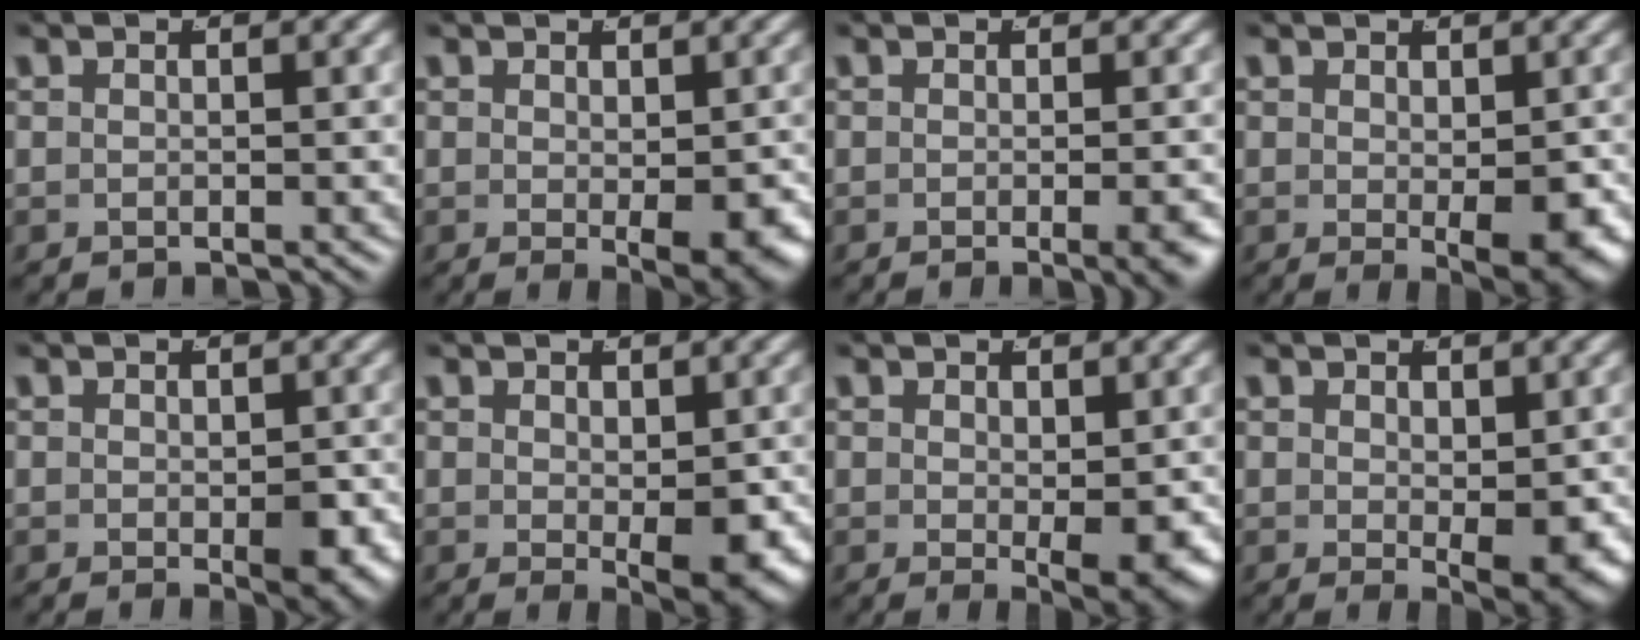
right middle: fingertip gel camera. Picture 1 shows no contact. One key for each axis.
{"total": 3.6, "fx": -0.7, "fy": 1.0, "fz": 3.4, "tx": -0.033, "ty": -0.021, "tz": 0.001}
{"total": 2.0, "fx": -0.9, "fy": -0.2, "fz": 1.8, "tx": -0.020, "ty": -0.001, "tz": -0.013}
{"total": 3.9, "fx": -0.7, "fy": 1.0, "fz": 3.7, "tx": -0.040, "ty": -0.022, "tz": 0.001}
{"total": 2.7, "fx": -0.7, "fy": 1.1, "fz": 2.3, "tx": -0.023, "ty": -0.018, "tz": -0.005}
{"total": 3.8, "fx": -0.5, "fy": 1.0, "fz": 3.7, "tx": -0.036, "ty": -0.023, "tz": 0.005}
{"total": 3.6, "fx": -0.3, "fy": 0.8, "fz": 3.5, "tx": -0.034, "ty": -0.024, "tz": 0.008}
{"total": 3.6, "fx": -0.2, "fy": 0.9, "fz": 3.5, "tx": -0.034, "ty": -0.025, "tz": 0.011}